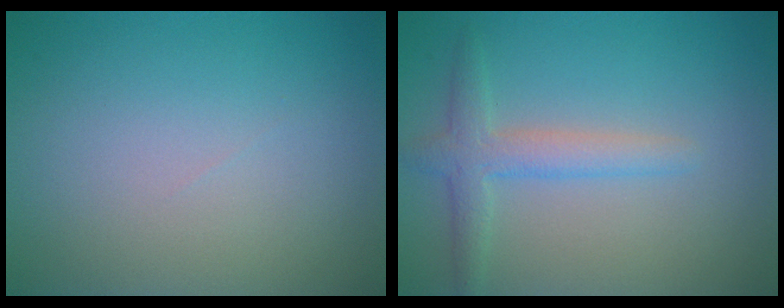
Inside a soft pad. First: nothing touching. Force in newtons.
{"total": 2.8, "press": 2.8, "slide": 0.1}